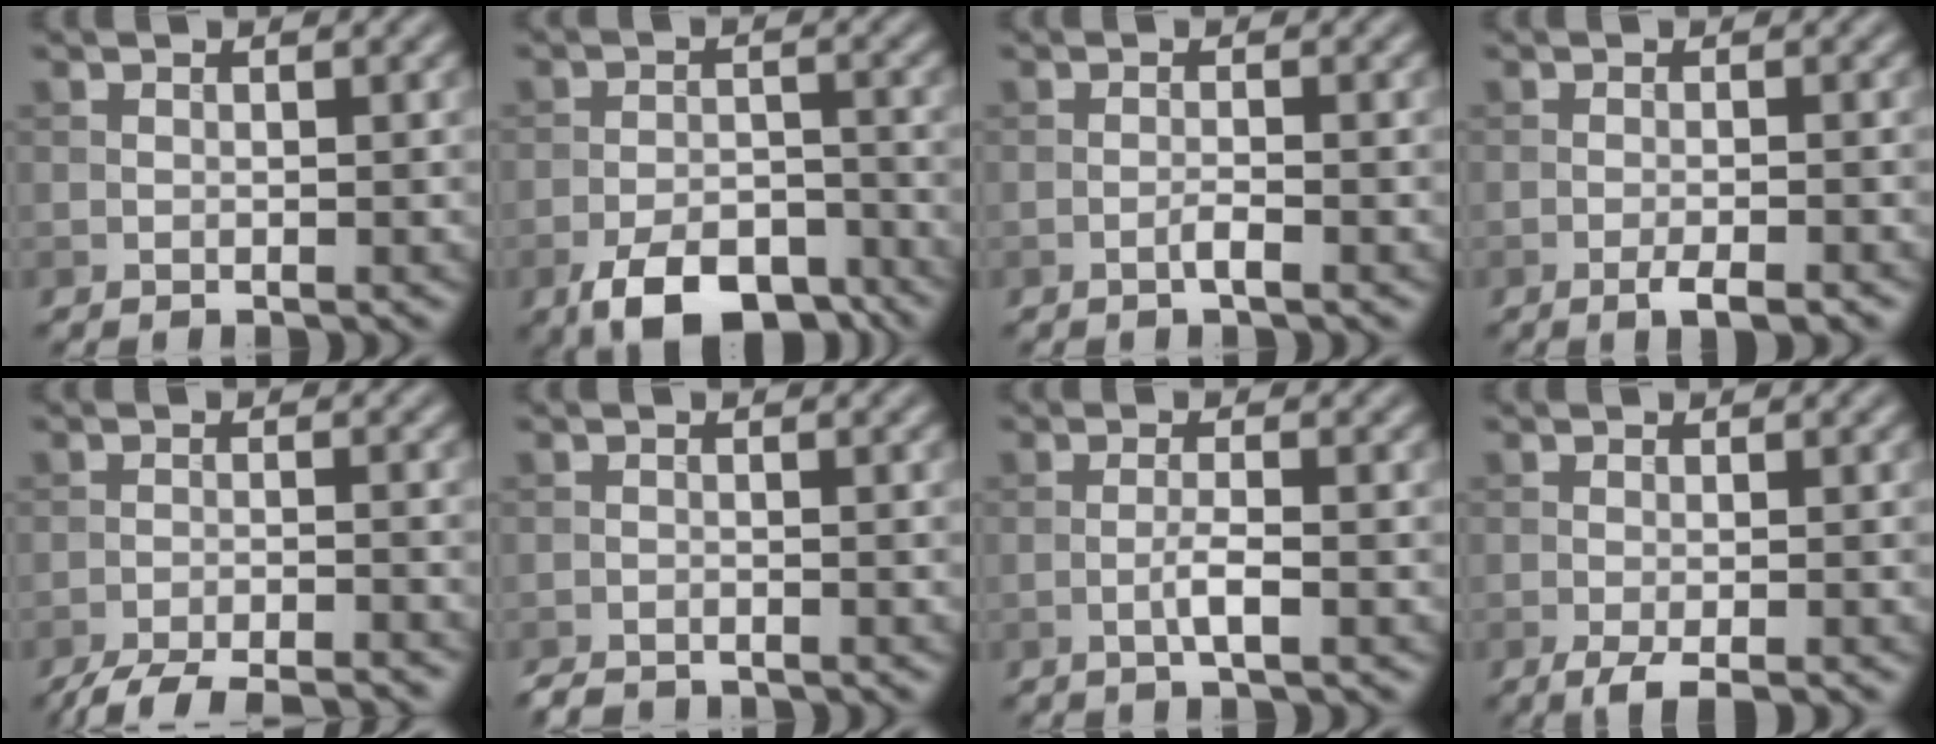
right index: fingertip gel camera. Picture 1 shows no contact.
{"total": 7.8, "force": [-5.4, 3.5, 4.6], "torque": [-0.071, -0.011, -0.092]}
{"total": 1.1, "force": [-0.6, 0.1, 0.9], "torque": [-0.017, 0.003, -0.014]}
{"total": 2.3, "force": [-1.4, 0.4, 1.8], "torque": [-0.029, 0.000, -0.026]}
{"total": 7.3, "force": [-6.6, 1.3, 2.9], "torque": [-0.047, -0.015, -0.100]}
{"total": 1.6, "force": [-1.5, 0.4, 0.4], "torque": [-0.003, -0.004, -0.029]}
{"total": 1.9, "force": [-0.7, 0.2, 1.7], "torque": [-0.035, 0.003, -0.016]}
{"total": 2.6, "force": [-1.5, 0.5, 2.1], "torque": [-0.038, -0.002, -0.032]}